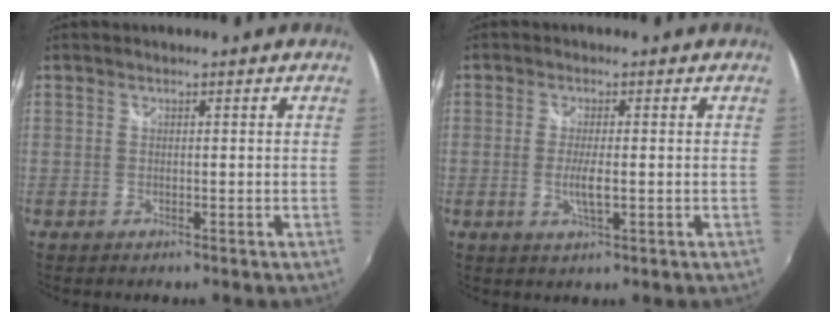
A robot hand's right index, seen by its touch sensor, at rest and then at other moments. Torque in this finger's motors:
{"motor_torque": [0.69, -0.29, 0.35, 0.10]}